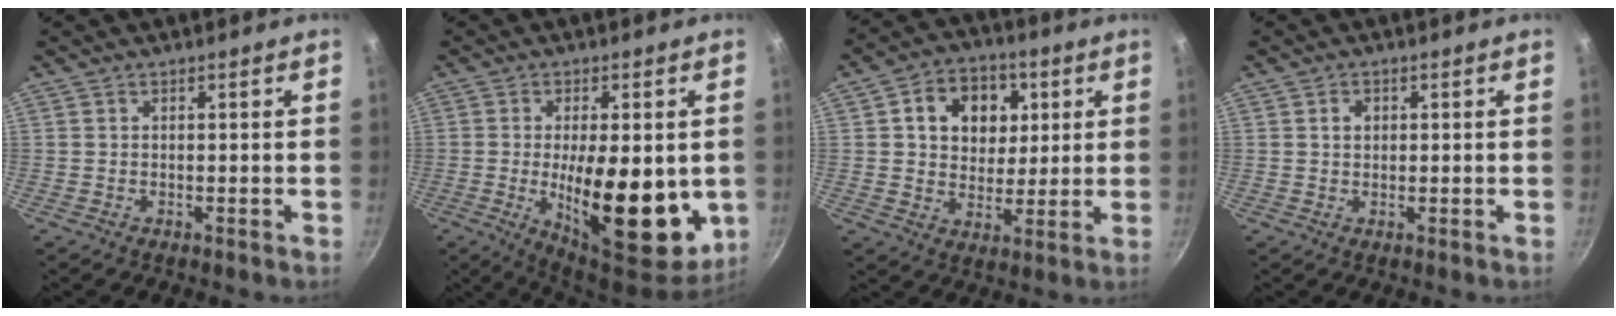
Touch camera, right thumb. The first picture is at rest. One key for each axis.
{"total": 19.6, "fx": -2.2, "fy": 8.0, "fz": 17.8, "tx": -0.242, "ty": -0.018, "tz": -0.023}
{"total": 12.7, "fx": 3.6, "fy": 9.9, "fz": 7.0, "tx": -0.073, "ty": -0.006, "tz": 0.051}
{"total": 1.9, "fx": 0.5, "fy": 1.6, "fz": 1.0, "tx": -0.010, "ty": 0.004, "tz": 0.007}